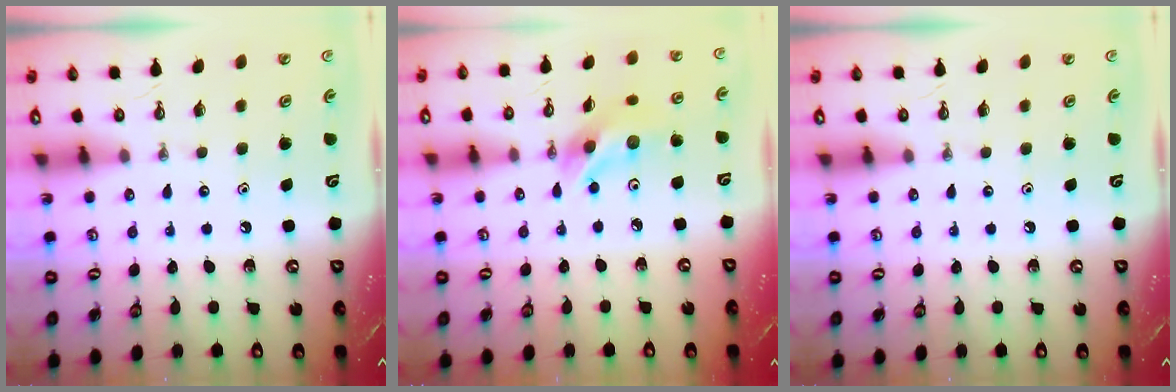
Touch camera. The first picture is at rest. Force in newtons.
{"total": 10.5, "press": 10.5, "slide": 0.4}
{"total": 0.0}